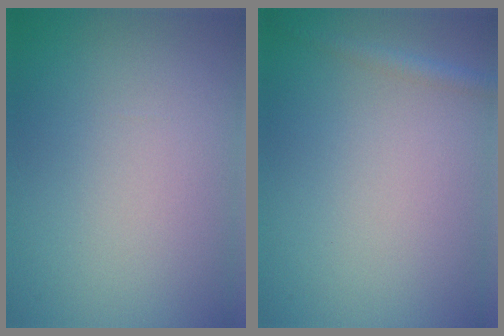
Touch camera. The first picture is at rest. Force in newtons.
{"total": 1.3, "press": 1.3, "slide": 0.0}